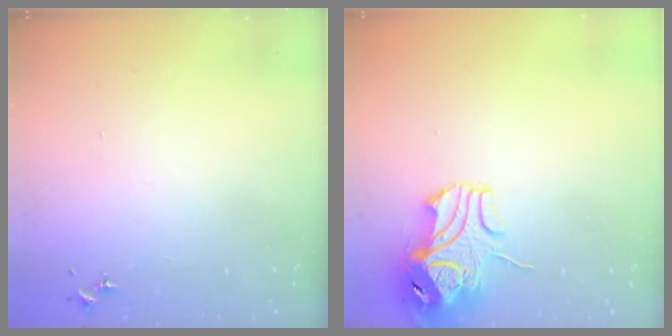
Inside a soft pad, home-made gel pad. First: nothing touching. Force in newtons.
{"total": 10.5, "press": 10.4, "slide": 1.5}